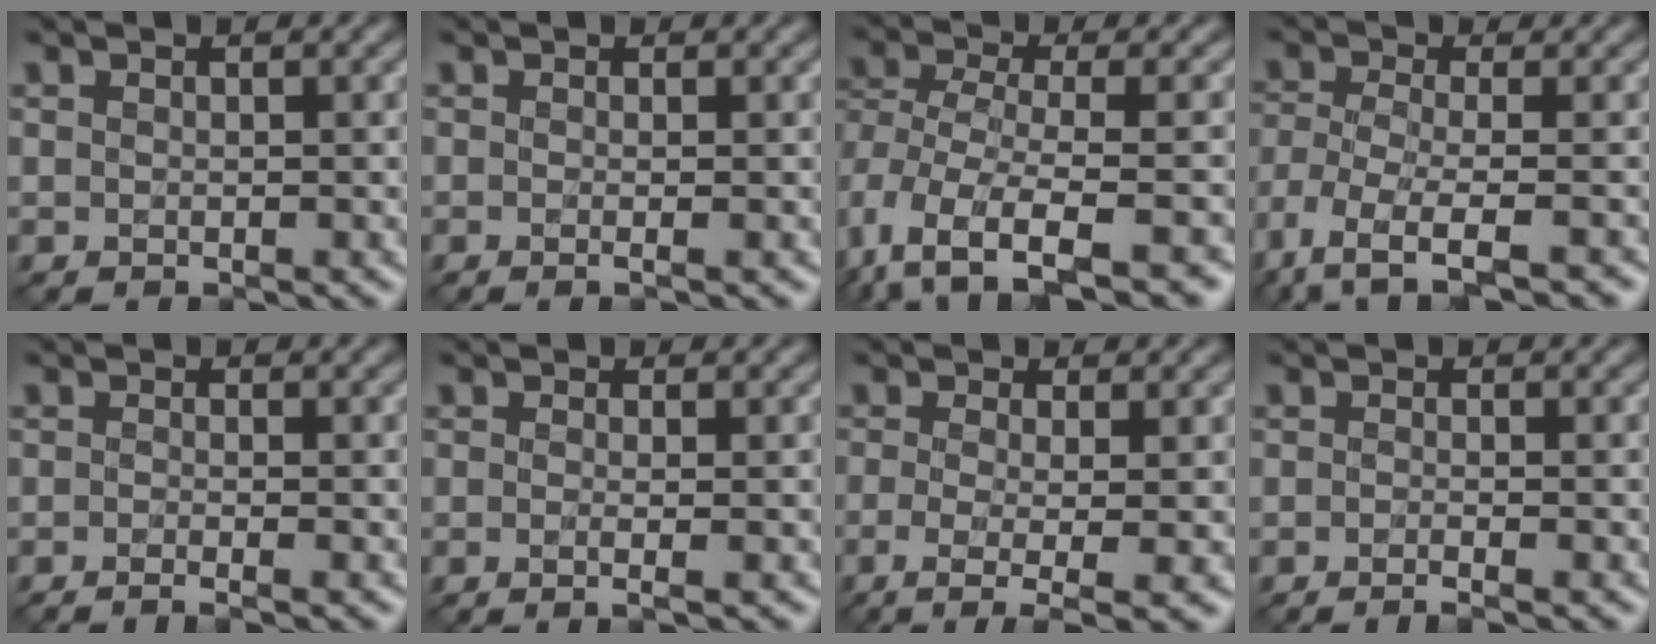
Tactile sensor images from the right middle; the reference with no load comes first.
{"total": 1.4, "force": [-0.1, 0.5, 1.3], "torque": [-0.013, -0.006, -0.015]}
{"total": 7.9, "force": [-4.2, 3.6, 5.6], "torque": [-0.125, -0.018, -0.074]}
{"total": 6.5, "force": [-4.4, 1.7, 4.4], "torque": [-0.085, -0.010, -0.088]}
{"total": 2.2, "force": [-1.0, 0.7, 1.8], "torque": [-0.006, -0.008, -0.030]}
{"total": 2.5, "force": [0.0, 1.1, 2.2], "torque": [-0.023, -0.004, -0.021]}
{"total": 5.1, "force": [-1.3, 1.5, 4.7], "torque": [-0.082, -0.015, -0.026]}
{"total": 1.9, "force": [-0.9, 0.5, 1.5], "torque": [-0.008, -0.008, -0.025]}